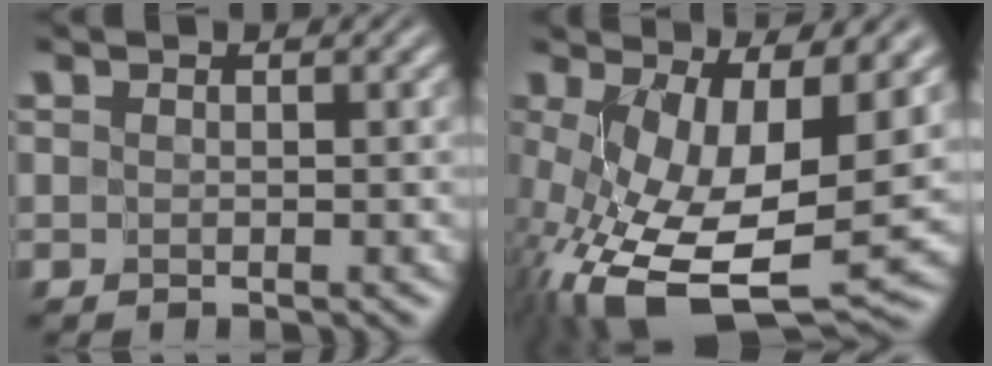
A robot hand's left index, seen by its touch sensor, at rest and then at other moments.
{"total": 13.1, "force": [-2.0, 5.3, 11.8], "torque": [-0.239, -0.033, -0.020]}